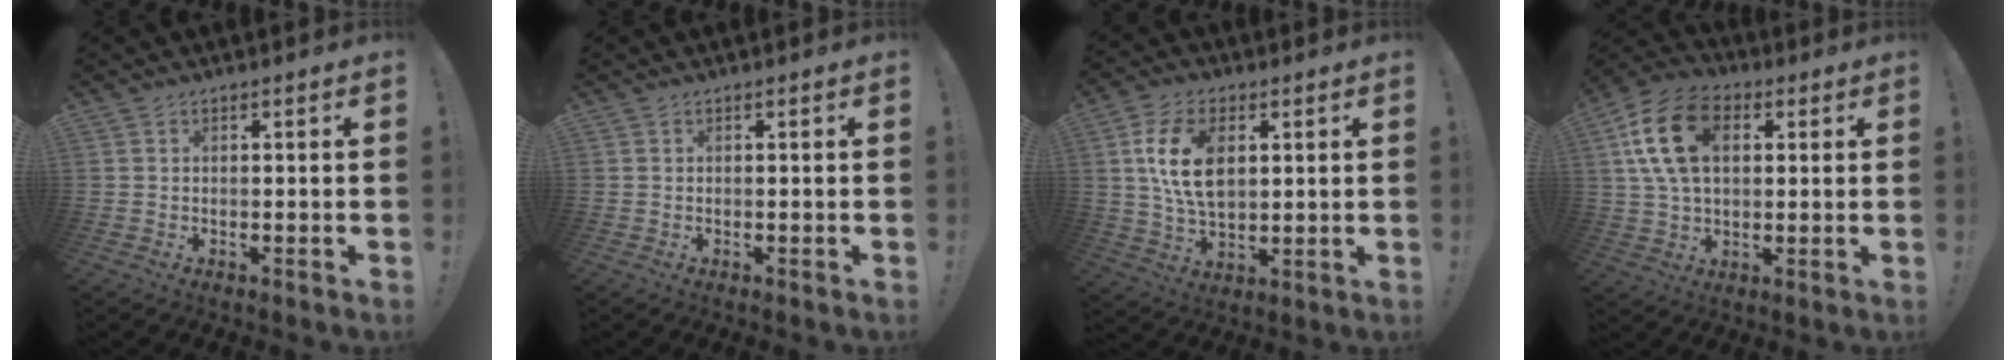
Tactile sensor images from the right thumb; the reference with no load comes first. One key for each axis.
{"total": 0.0}
{"total": 14.1, "fx": 3.5, "fy": 8.7, "fz": 10.5, "tx": -0.186, "ty": 0.002, "tz": 0.064}
{"total": 17.2, "fx": 4.9, "fy": 11.2, "fz": 12.0, "tx": -0.230, "ty": 0.003, "tz": 0.090}